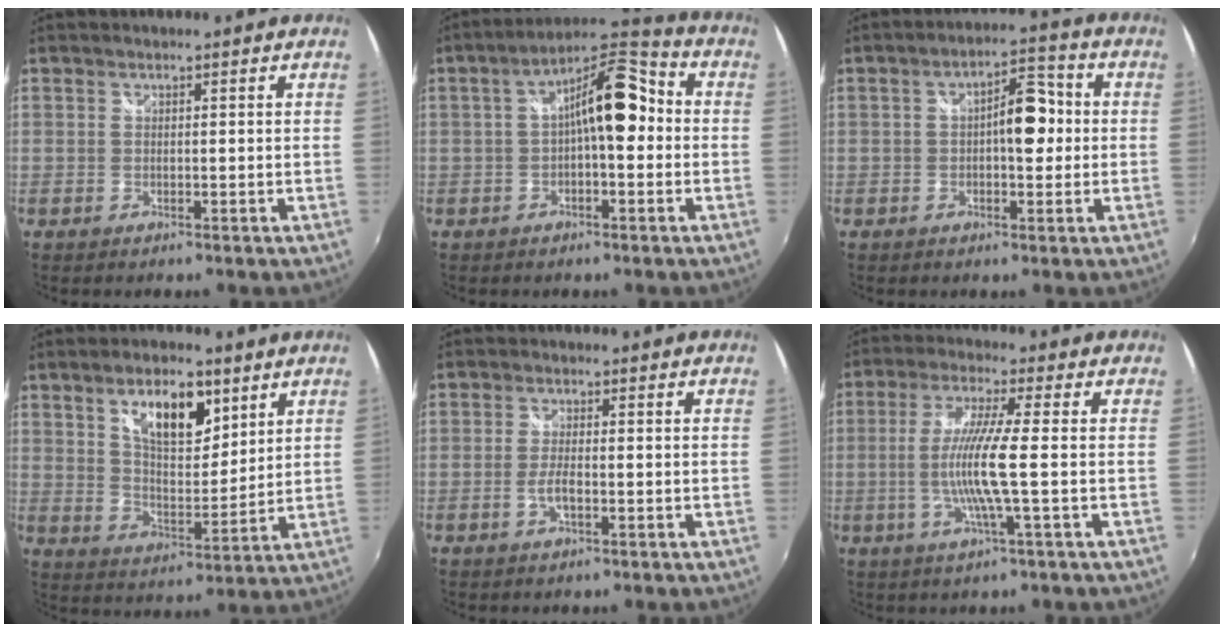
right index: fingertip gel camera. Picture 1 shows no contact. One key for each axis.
{"total": 10.8, "fx": -0.2, "fy": 3.9, "fz": 10.1, "tx": -0.159, "ty": 0.036, "tz": -0.008}
{"total": 7.3, "fx": -0.2, "fy": 3.3, "fz": 6.5, "tx": -0.101, "ty": 0.015, "tz": -0.003}
{"total": 11.2, "fx": 5.8, "fy": 4.9, "fz": 8.2, "tx": -0.129, "ty": 0.003, "tz": 0.103}
{"total": 2.3, "fx": -1.2, "fy": 0.2, "fz": 2.0, "tx": -0.047, "ty": -0.001, "tz": -0.025}
{"total": 8.7, "fx": -1.5, "fy": -1.1, "fz": 8.4, "tx": -0.172, "ty": -0.006, "tz": -0.029}